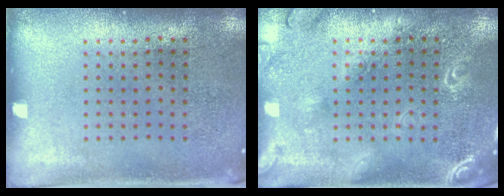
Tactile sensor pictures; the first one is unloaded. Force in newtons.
{"total": 1.7, "press": 1.7, "slide": 0.2}